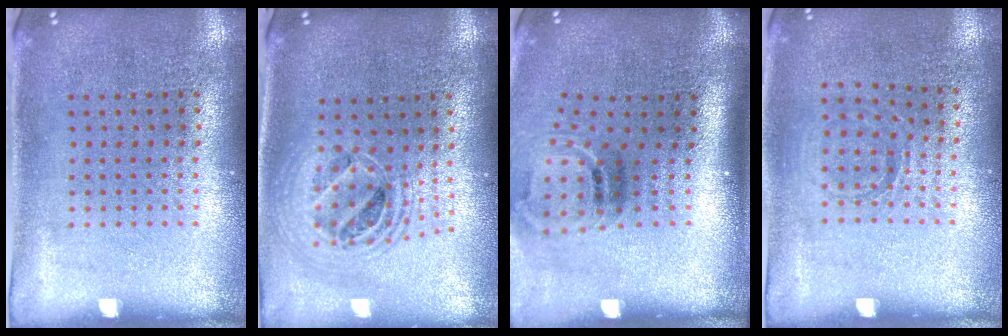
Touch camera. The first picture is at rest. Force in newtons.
{"total": 2.0, "press": 1.6, "slide": 1.2}
{"total": 1.9, "press": 1.2, "slide": 1.5}
{"total": 0.8, "press": 0.8, "slide": 0.1}